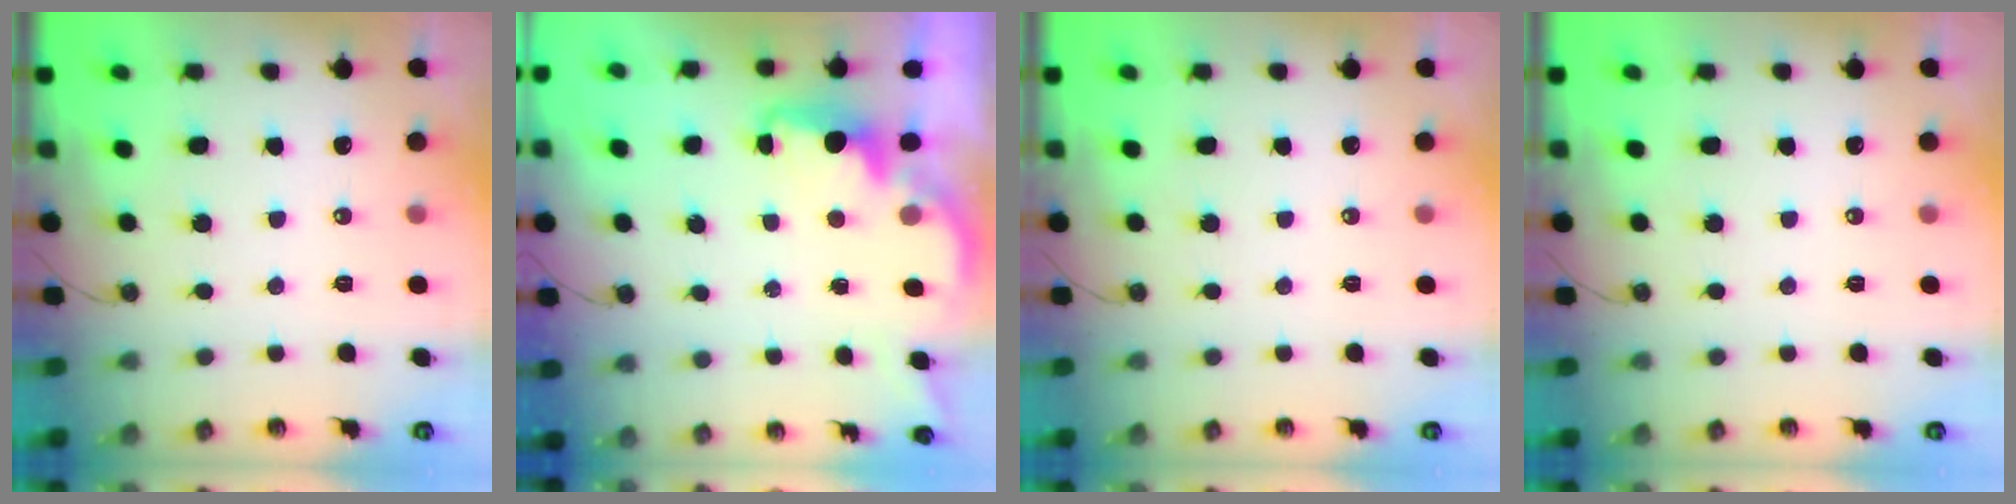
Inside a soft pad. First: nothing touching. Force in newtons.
{"total": 2.2, "press": 2.0, "slide": 0.8}
{"total": 0.0}
{"total": 0.0}